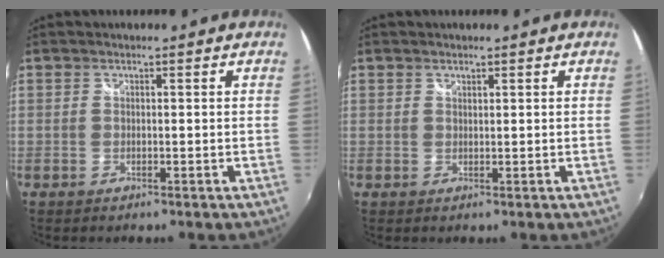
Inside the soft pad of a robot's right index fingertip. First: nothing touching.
{"total": 0.7, "force": [0.6, 0.2, 0.2], "torque": [-0.002, 0.001, 0.011]}